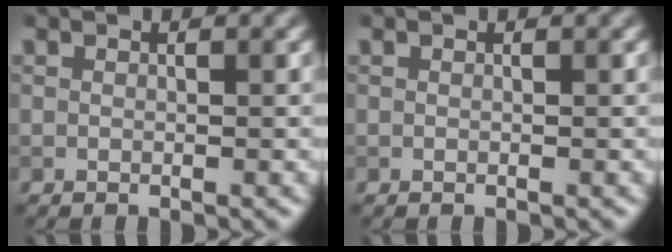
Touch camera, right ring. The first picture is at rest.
{"total": 0.0}